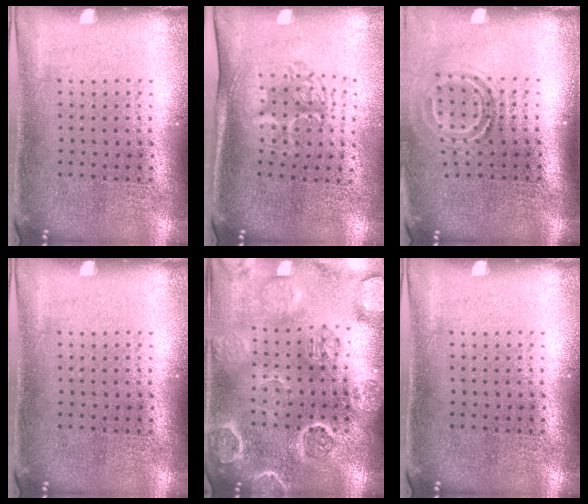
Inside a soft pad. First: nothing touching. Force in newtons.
{"total": 1.7, "press": 1.4, "slide": 1.0}
{"total": 1.8, "press": 1.1, "slide": 1.4}
{"total": 0.0}
{"total": 3.3, "press": 3.1, "slide": 0.9}
{"total": 0.0}